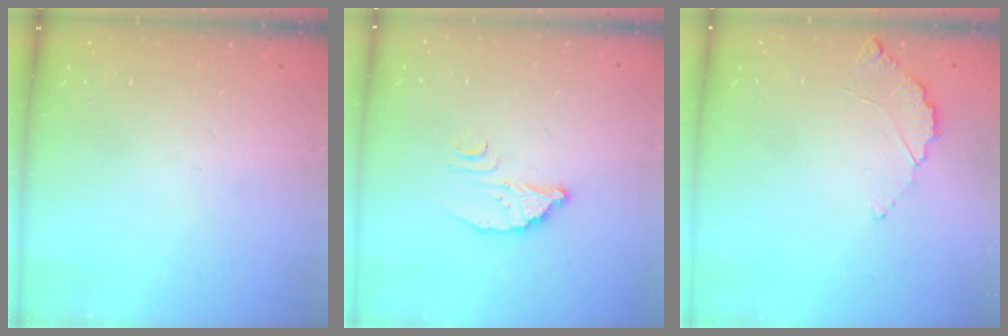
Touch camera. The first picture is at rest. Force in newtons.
{"total": 4.1, "press": 4.1, "slide": 0.1}
{"total": 2.9, "press": 2.9, "slide": 0.3}